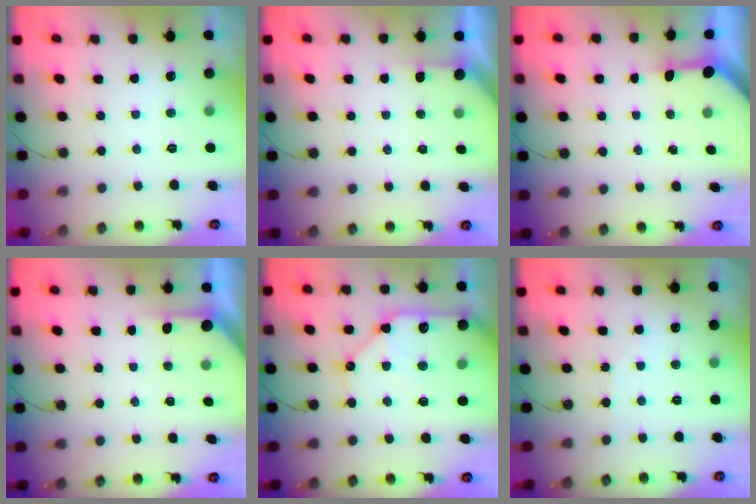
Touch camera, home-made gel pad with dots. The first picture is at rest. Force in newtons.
{"total": 2.0, "press": 2.0, "slide": 0.2}
{"total": 3.2, "press": 3.2, "slide": 0.3}
{"total": 2.5, "press": 2.5, "slide": 0.3}
{"total": 12.7, "press": 12.6, "slide": 1.8}
{"total": 1.9, "press": 1.9, "slide": 0.4}